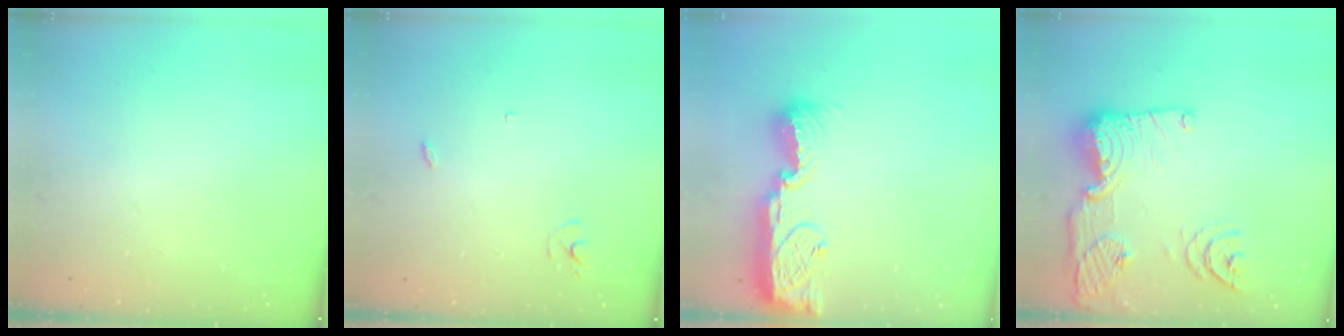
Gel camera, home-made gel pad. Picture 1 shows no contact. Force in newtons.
{"total": 2.5, "press": 2.5, "slide": 0.1}
{"total": 13.6, "press": 13.4, "slide": 2.3}
{"total": 19.0, "press": 19.0, "slide": 1.5}